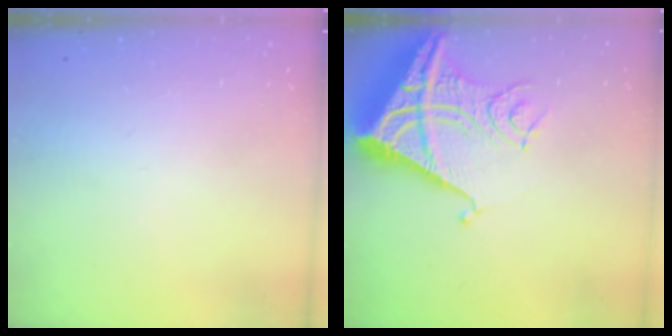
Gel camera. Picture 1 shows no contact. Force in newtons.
{"total": 15.2, "press": 15.1, "slide": 1.8}